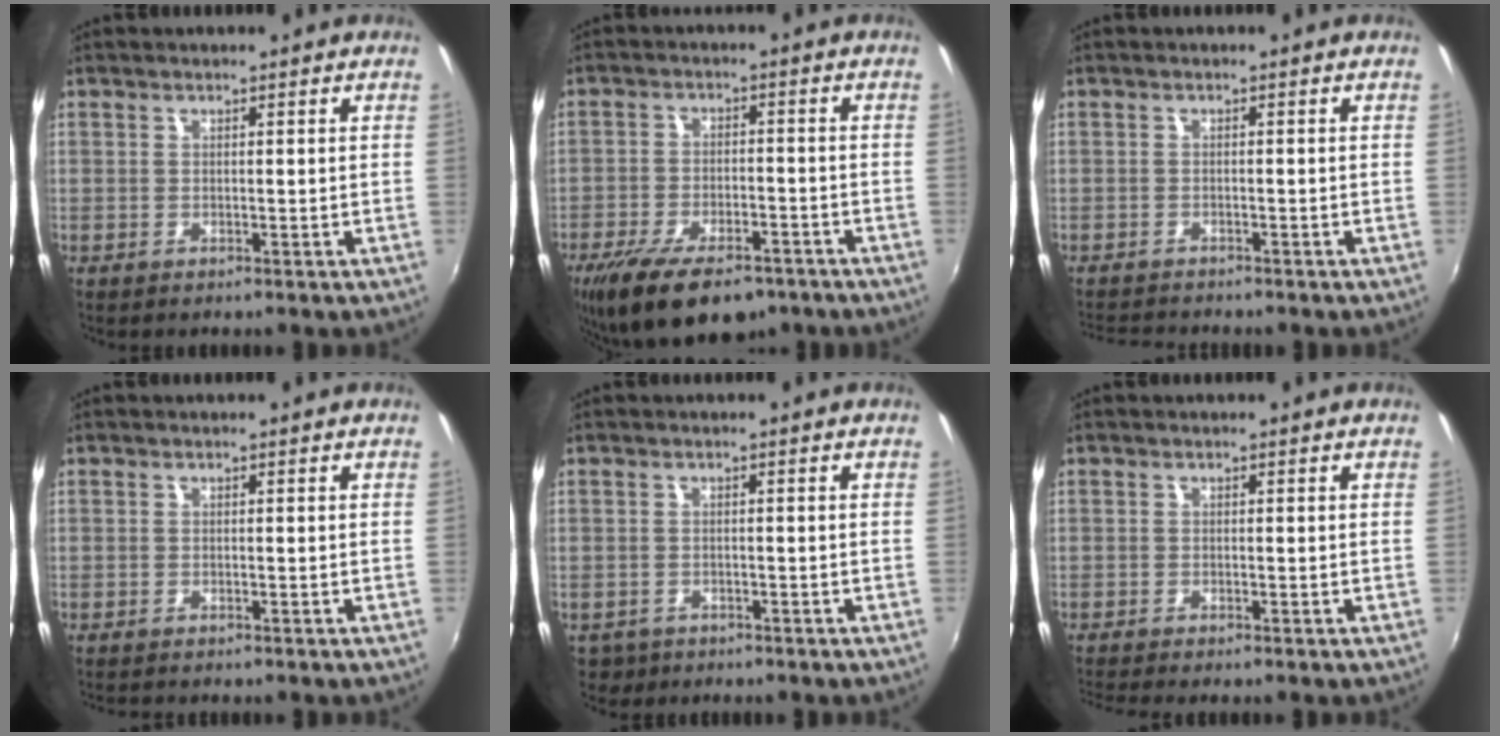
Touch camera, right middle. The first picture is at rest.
{"total": 15.9, "force": [-10.9, 6.5, 9.5], "torque": [-0.198, -0.038, -0.173]}
{"total": 4.7, "force": [-4.4, 0.6, 1.2], "torque": [-0.039, -0.015, -0.078]}
{"total": 1.3, "force": [-1.2, 0.2, 0.3], "torque": [-0.010, -0.008, -0.021]}
{"total": 3.2, "force": [-1.9, 2.5, 0.8], "torque": [-0.025, -0.006, -0.028]}
{"total": 2.7, "force": [-2.5, -0.2, 1.1], "torque": [-0.028, -0.018, -0.050]}